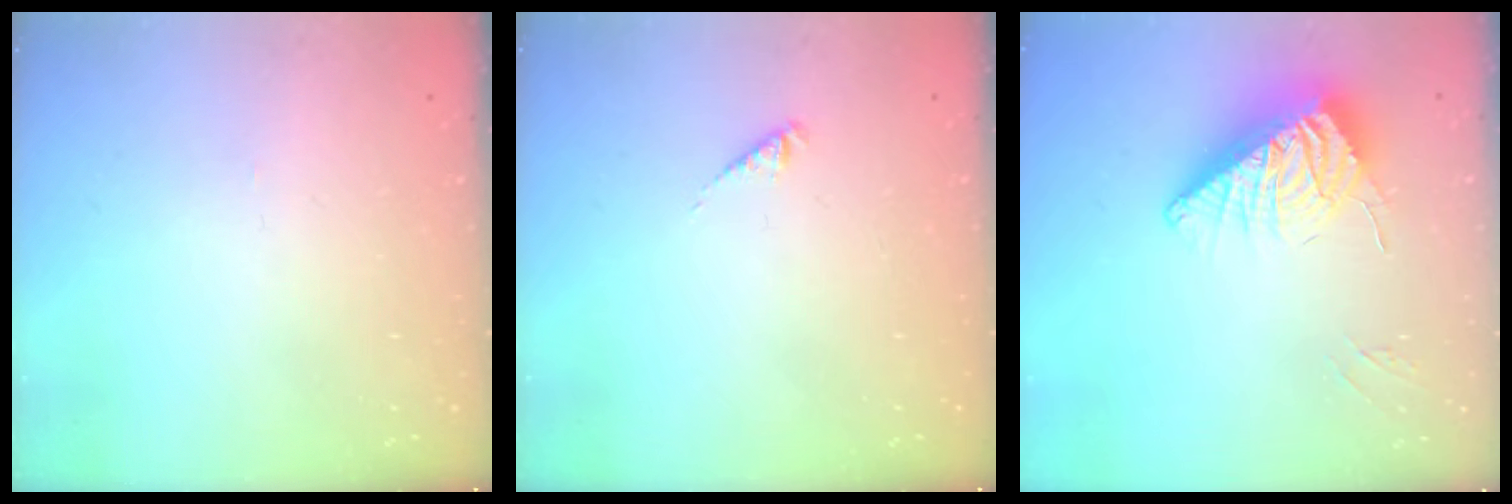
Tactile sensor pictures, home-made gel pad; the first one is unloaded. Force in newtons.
{"total": 2.3, "press": 2.3, "slide": 0.4}
{"total": 11.9, "press": 11.7, "slide": 2.2}